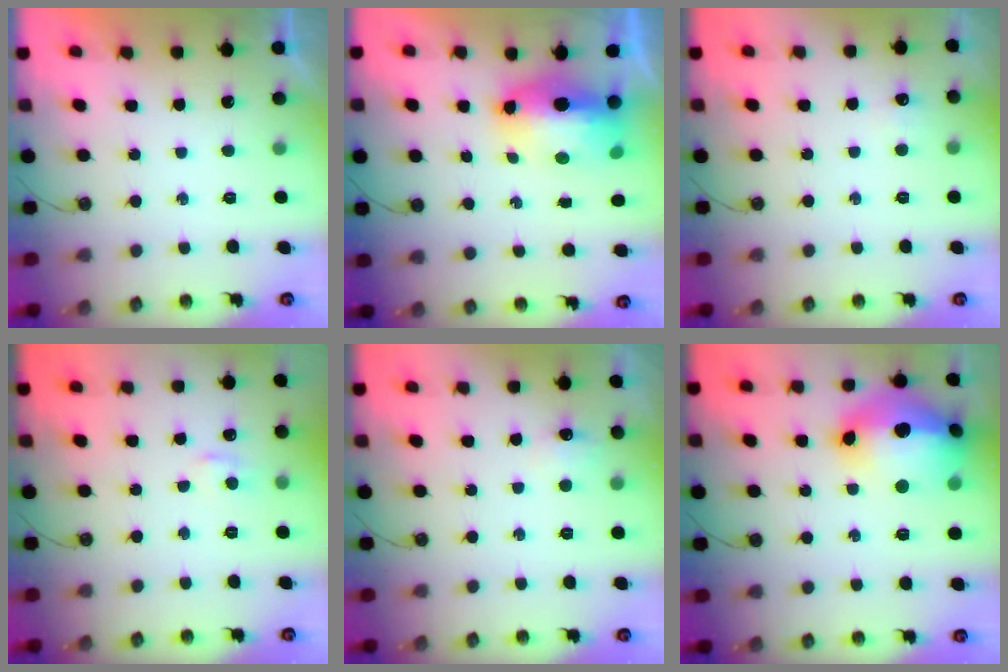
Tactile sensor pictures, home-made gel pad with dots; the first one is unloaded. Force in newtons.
{"total": 11.3, "press": 11.2, "slide": 1.8}
{"total": 5.3, "press": 5.3, "slide": 0.7}
{"total": 4.5, "press": 4.4, "slide": 0.6}
{"total": 6.1, "press": 6.1, "slide": 0.8}
{"total": 24.8, "press": 23.6, "slide": 7.5}